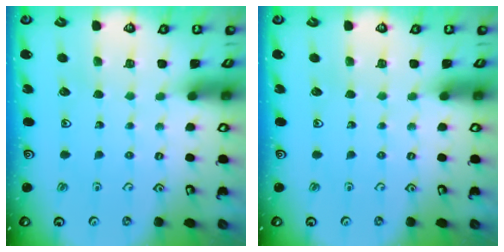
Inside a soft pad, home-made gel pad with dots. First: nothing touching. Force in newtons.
{"total": 0.0}